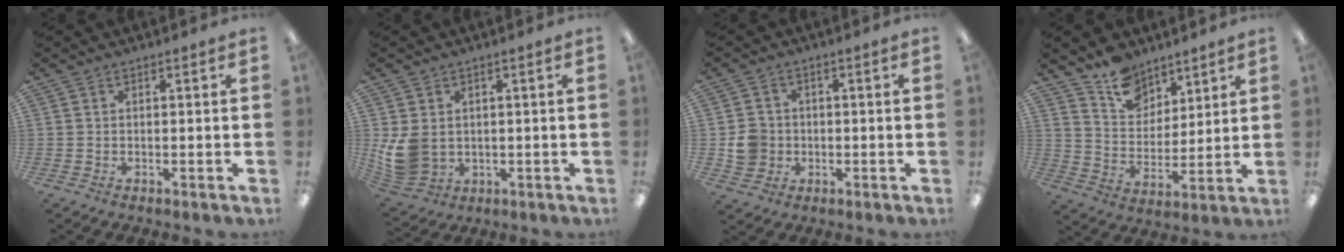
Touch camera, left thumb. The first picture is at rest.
{"total": 8.5, "force": [0.9, 6.9, 4.8], "torque": [-0.113, 0.001, 0.022]}
{"total": 6.0, "force": [-0.8, 5.7, 1.8], "torque": [-0.028, 0.011, -0.014]}
{"total": 11.7, "force": [9.0, 7.0, 2.7], "torque": [-0.053, -0.056, 0.174]}